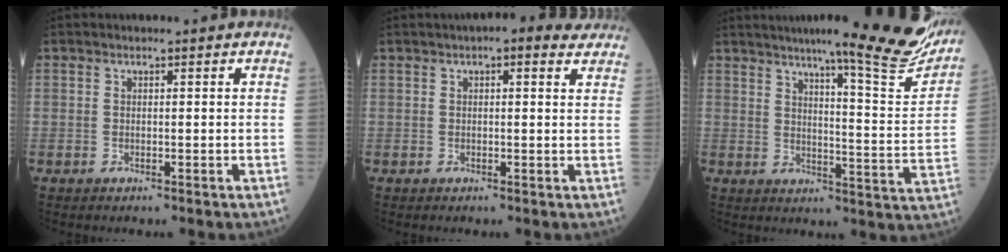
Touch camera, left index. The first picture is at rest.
{"total": 5.4, "force": [4.0, 1.7, 3.3], "torque": [-0.041, 0.025, 0.044]}
{"total": 21.0, "force": [17.5, 0.3, 11.7], "torque": [-0.153, -0.060, 0.214]}